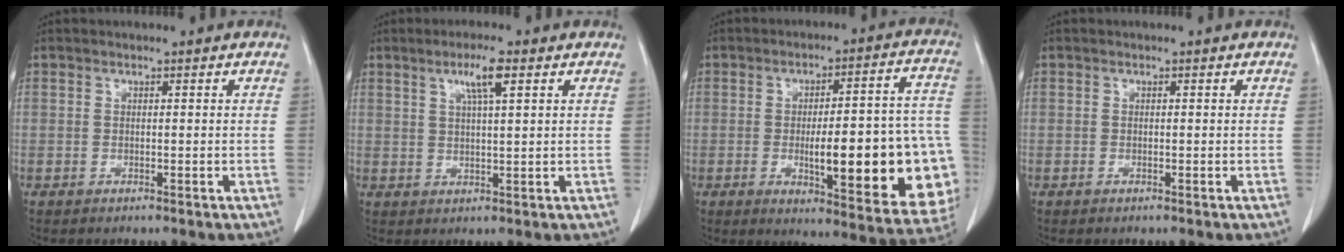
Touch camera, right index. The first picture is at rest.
{"total": 5.2, "force": [2.5, 0.7, 4.5], "torque": [-0.083, 0.004, 0.046]}
{"total": 24.4, "force": [-4.7, 5.2, 23.3], "torque": [-0.228, 0.019, -0.043]}
{"total": 0.6, "force": [-0.3, 0.4, 0.4], "torque": [-0.009, 0.000, -0.004]}